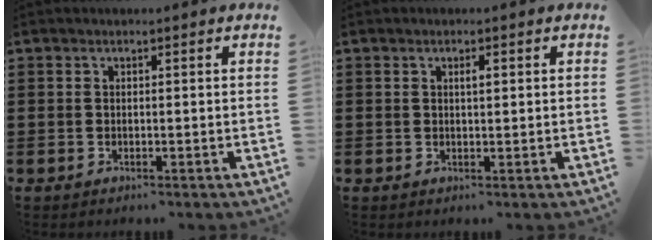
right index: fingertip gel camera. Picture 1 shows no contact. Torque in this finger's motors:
{"motor_torque": [0.50, -0.19, 0.06, 0.06]}